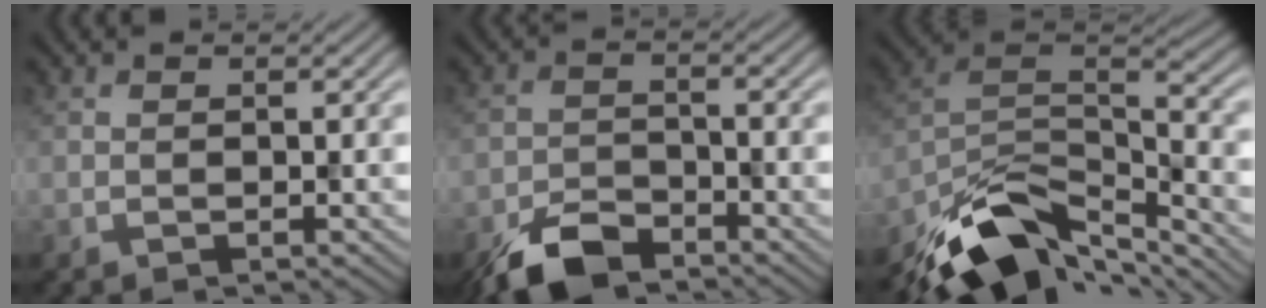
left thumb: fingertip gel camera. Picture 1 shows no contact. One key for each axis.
{"total": 6.3, "fx": -5.0, "fy": 2.5, "fz": 3.0, "tx": -0.051, "ty": -0.005, "tz": -0.104}
{"total": 12.4, "fx": -8.8, "fy": 4.6, "fz": 7.4, "tx": -0.143, "ty": -0.011, "tz": -0.165}